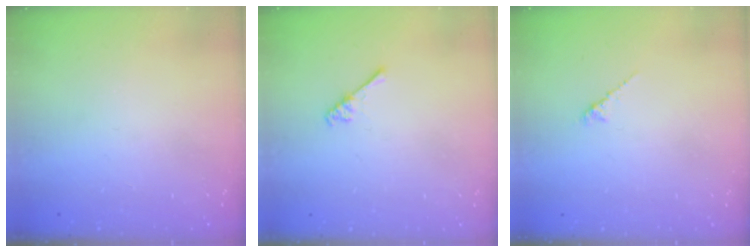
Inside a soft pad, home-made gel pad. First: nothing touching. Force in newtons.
{"total": 2.6, "press": 2.6, "slide": 0.3}
{"total": 2.0, "press": 2.0, "slide": 0.6}